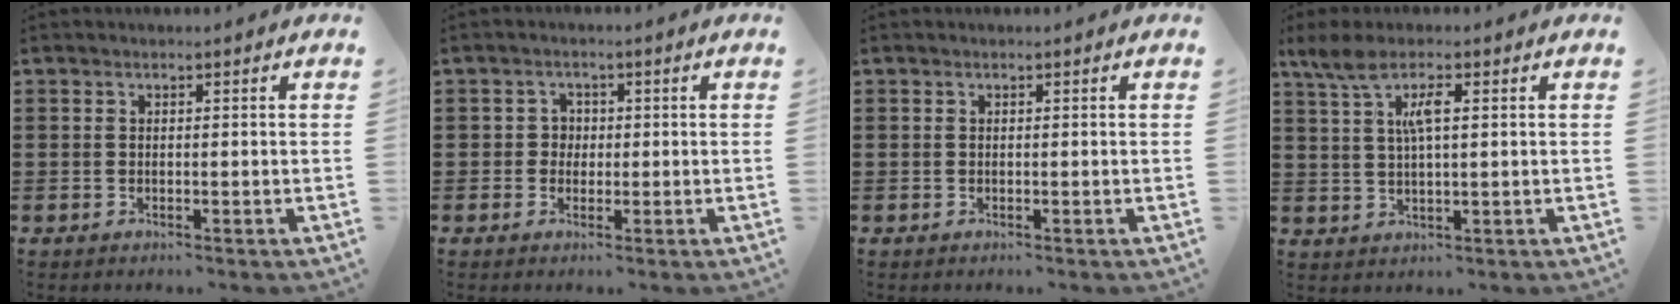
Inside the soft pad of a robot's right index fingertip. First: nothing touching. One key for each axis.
{"total": 2.1, "fx": -0.2, "fy": 2.0, "fz": 0.7, "tx": -0.021, "ty": 0.009, "tz": -0.006}
{"total": 0.0}
{"total": 4.9, "fx": 1.9, "fy": 1.2, "fz": 4.4, "tx": -0.099, "ty": 0.002, "tz": 0.029}